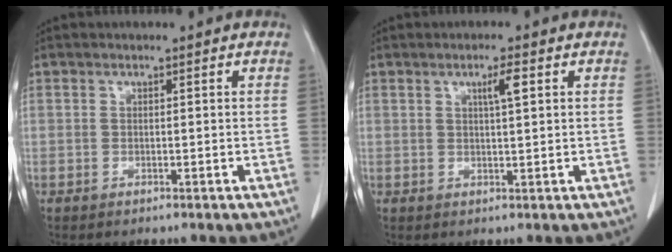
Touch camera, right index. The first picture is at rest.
{"total": 2.5, "force": [1.0, 0.0, 2.3], "torque": [-0.035, 0.002, 0.015]}